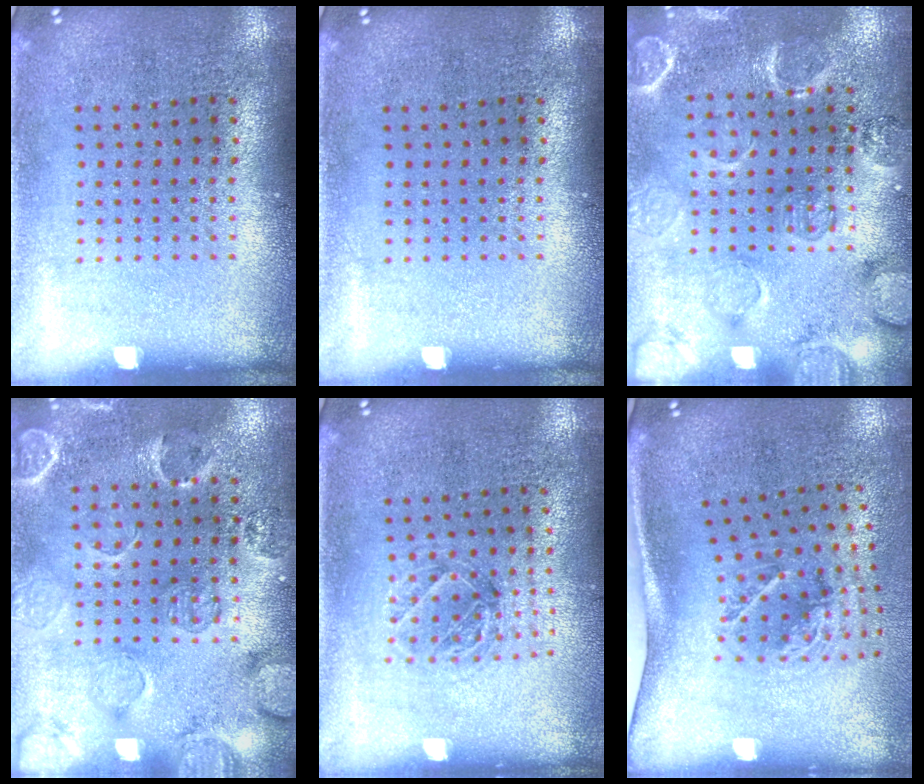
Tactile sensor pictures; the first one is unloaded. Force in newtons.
{"total": 0.0}
{"total": 2.4, "press": 2.2, "slide": 0.8}
{"total": 2.5, "press": 1.8, "slide": 1.8}
{"total": 1.1, "press": 1.1, "slide": 0.2}
{"total": 2.1, "press": 1.3, "slide": 1.7}